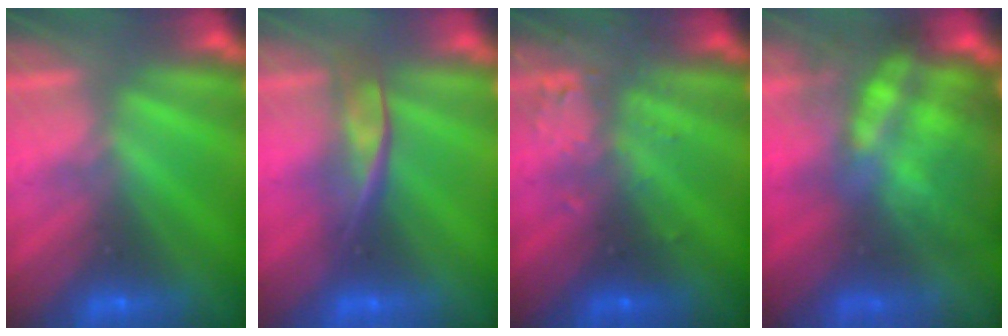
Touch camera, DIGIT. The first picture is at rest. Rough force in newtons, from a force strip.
{"total": 2.4}
{"total": 3.3}
{"total": 13.2}